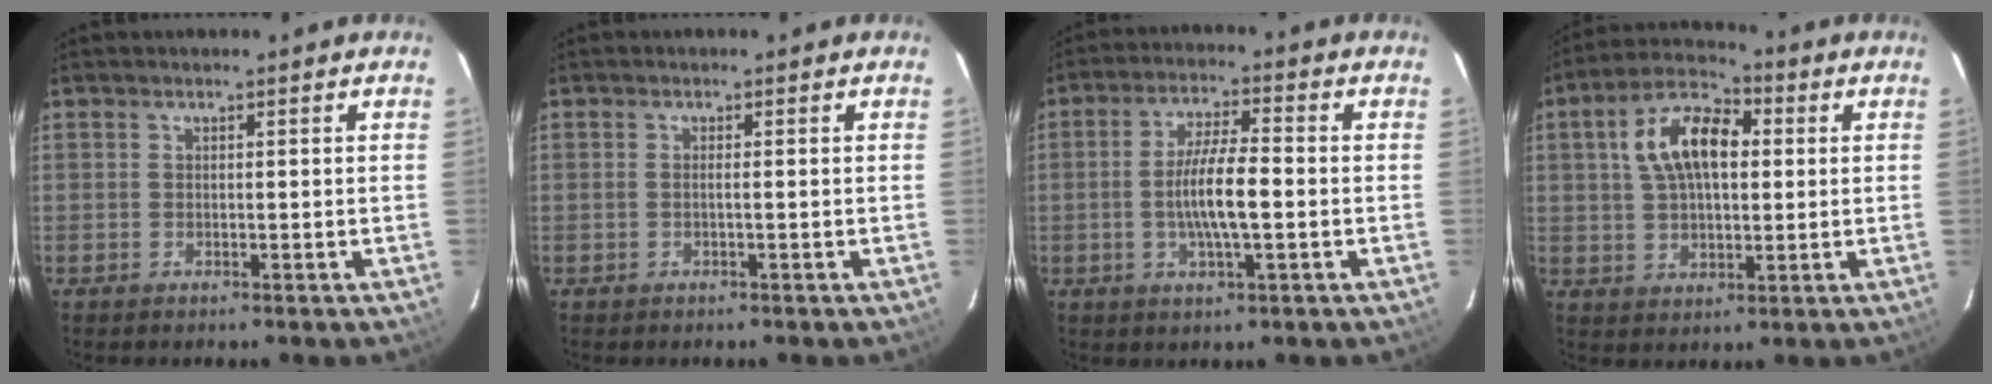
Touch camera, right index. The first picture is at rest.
{"total": 0.7, "force": [-0.2, -0.3, 0.7], "torque": [-0.011, 0.001, -0.004]}
{"total": 8.4, "force": [-1.3, 1.6, 8.1], "torque": [-0.156, -0.001, -0.025]}
{"total": 12.3, "force": [2.6, 6.7, 9.9], "torque": [-0.186, 0.031, 0.042]}